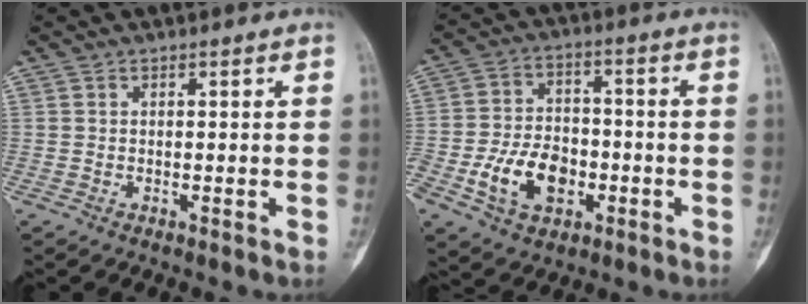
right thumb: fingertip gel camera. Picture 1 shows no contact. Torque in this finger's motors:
{"motor_torque": [0.36, 0.17, 0.97, -0.41, 0.06]}